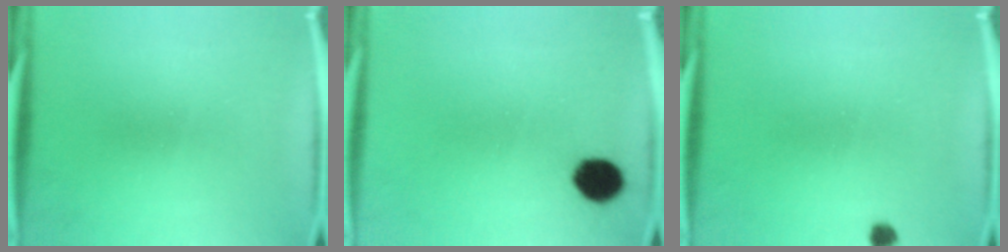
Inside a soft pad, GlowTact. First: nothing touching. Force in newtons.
{"total": 6.8}
{"total": 1.4}